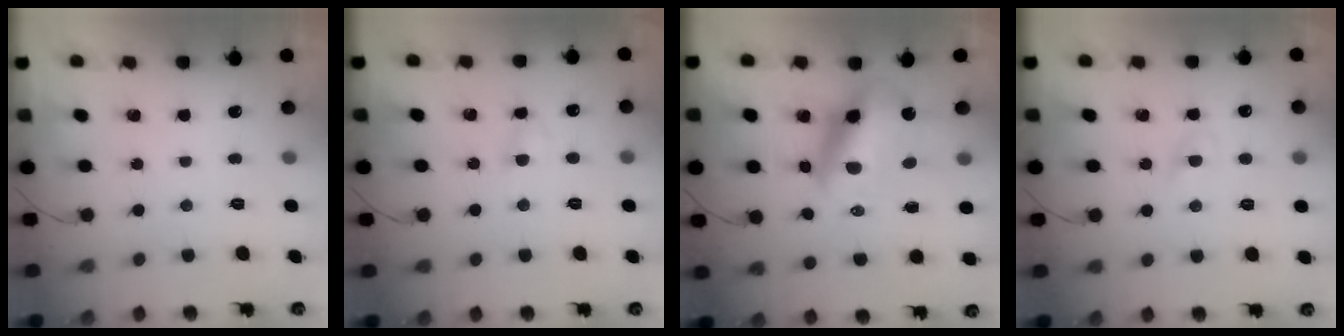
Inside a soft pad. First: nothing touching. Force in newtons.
{"total": 3.6, "press": 3.4, "slide": 1.1}
{"total": 11.2, "press": 10.8, "slide": 3.0}
{"total": 2.3, "press": 2.1, "slide": 0.9}